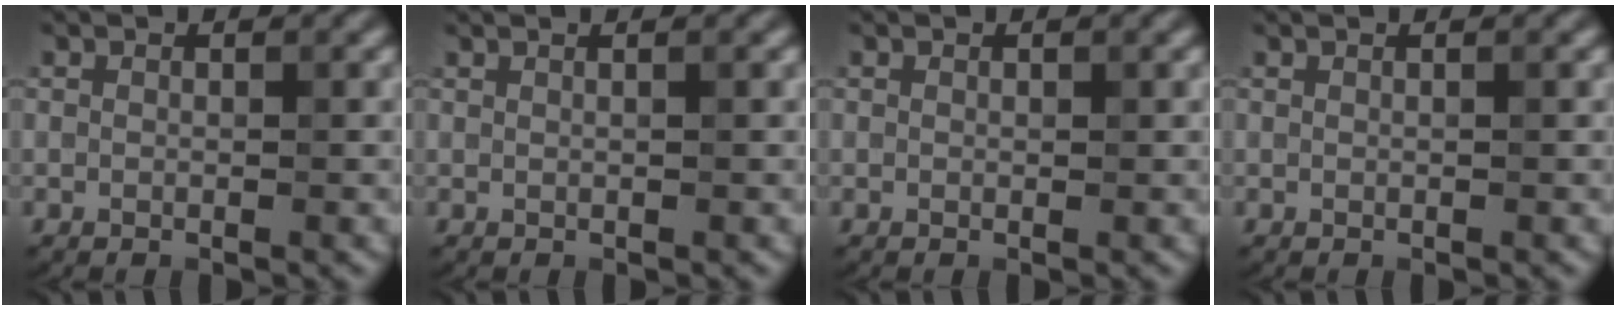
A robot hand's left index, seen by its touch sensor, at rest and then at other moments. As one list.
[{"total": 1.6, "force": [0.9, 0.7, 1.1], "torque": [-0.003, -0.002, -0.001]}, {"total": 0.0}, {"total": 0.5, "force": [0.3, 0.1, 0.4], "torque": [-0.003, 0.002, 0.002]}]